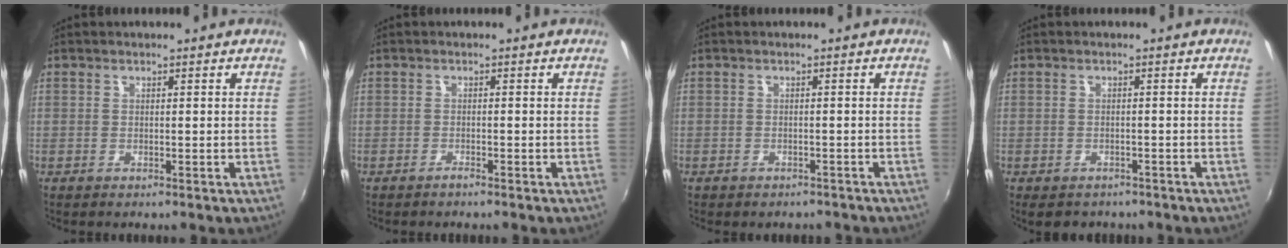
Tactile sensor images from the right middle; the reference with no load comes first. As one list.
[{"total": 0.8, "force": [-0.8, 0.1, 0.2], "torque": [-0.004, -0.003, -0.017]}, {"total": 2.6, "force": [-2.1, 1.5, 0.6], "torque": [-0.014, -0.004, -0.025]}, {"total": 3.9, "force": [-3.0, 2.2, 1.3], "torque": [-0.031, -0.017, -0.041]}]